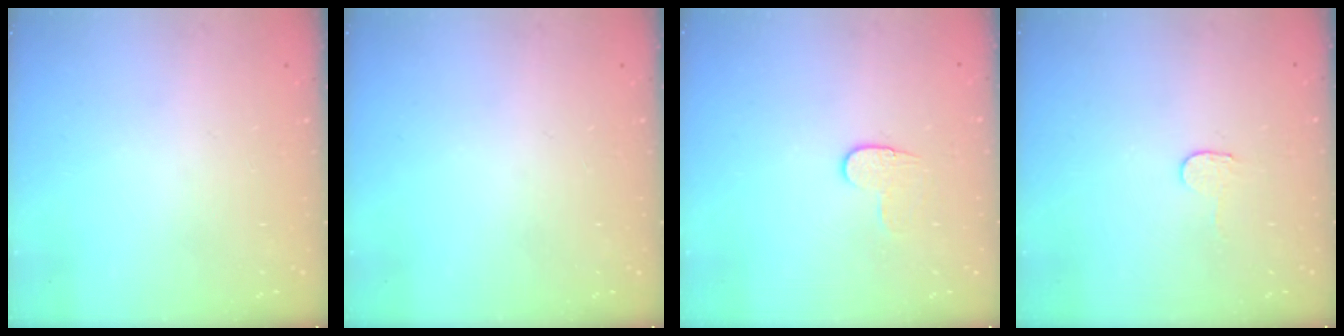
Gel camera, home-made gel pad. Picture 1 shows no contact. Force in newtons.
{"total": 0.0}
{"total": 6.8, "press": 6.8, "slide": 0.6}
{"total": 2.3, "press": 2.3, "slide": 0.2}